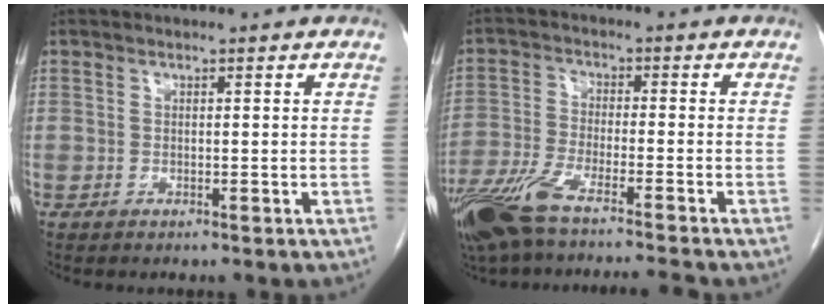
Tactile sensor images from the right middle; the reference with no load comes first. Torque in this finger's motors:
{"motor_torque": [1.18, -0.96, 0.17, 0.12]}